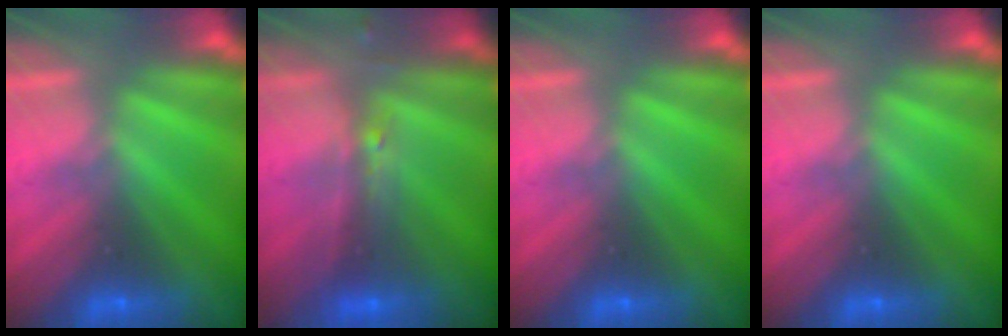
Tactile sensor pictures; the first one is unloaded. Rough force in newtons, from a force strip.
{"total": 2.4}
{"total": 0.0}
{"total": 0.0}